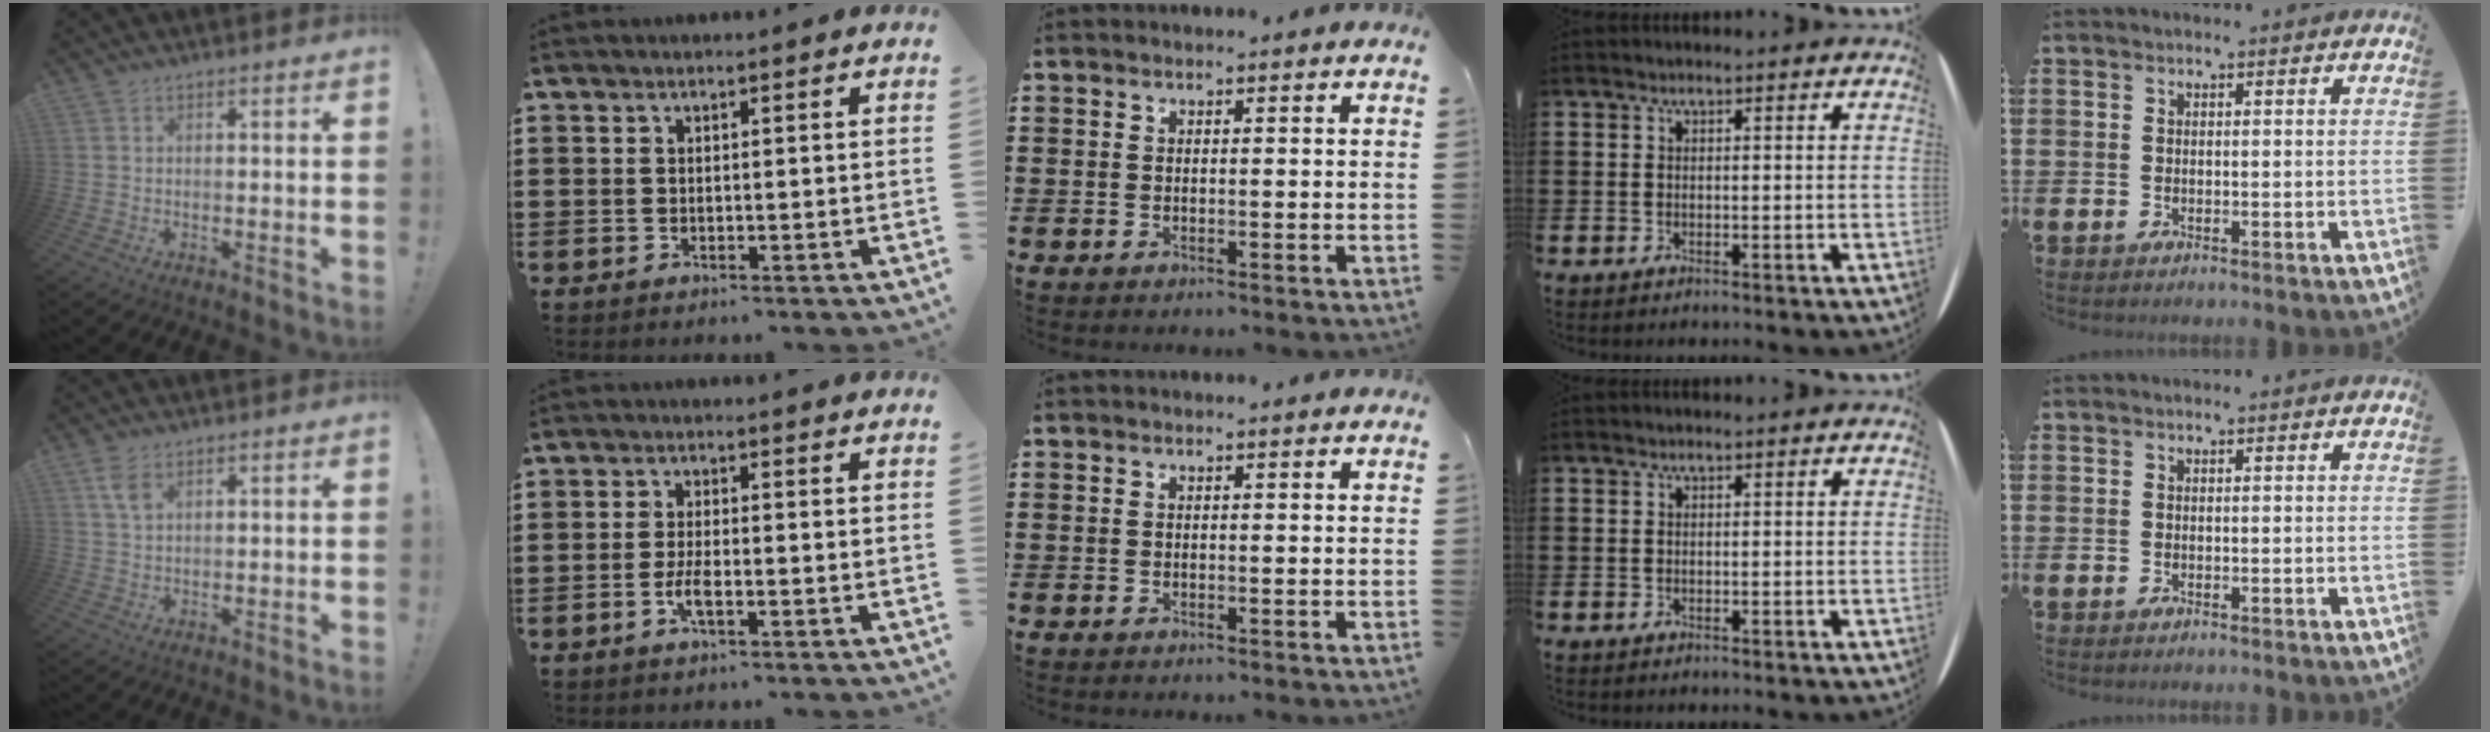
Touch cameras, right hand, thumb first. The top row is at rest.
{"thumb": {"total": 4.3, "force": [2.2, 2.1, 3.1], "torque": [-0.055, -0.004, 0.040]}, "index": {"total": 3.0, "force": [-1.2, 0.7, 2.7], "torque": [-0.060, -0.005, -0.026]}}